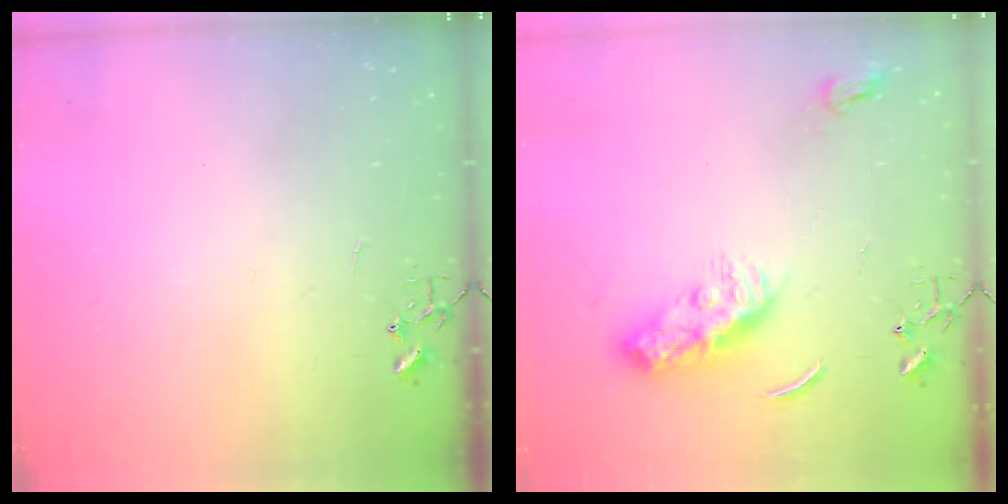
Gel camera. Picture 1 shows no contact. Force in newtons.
{"total": 10.8, "press": 10.8, "slide": 0.2}